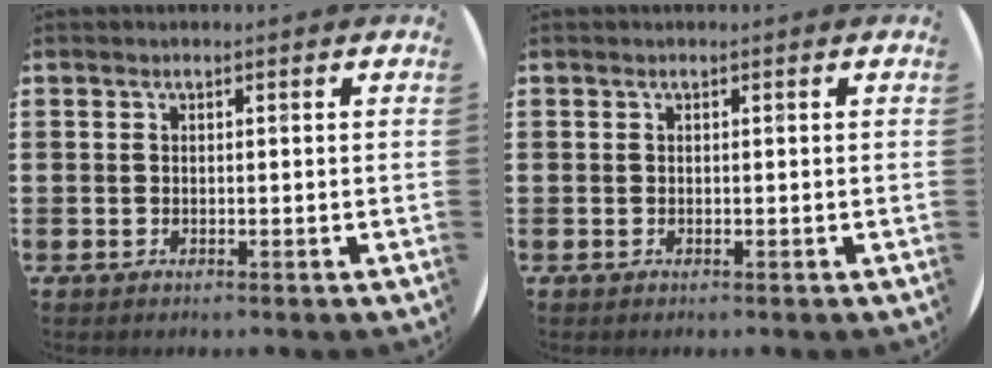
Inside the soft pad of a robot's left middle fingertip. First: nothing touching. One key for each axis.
{"total": 0.0}